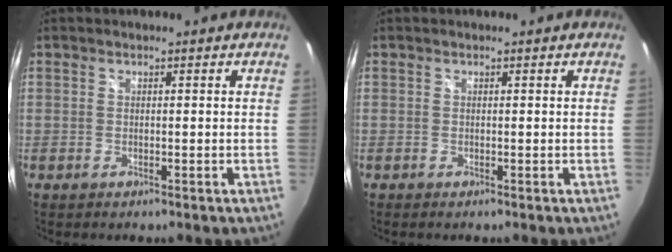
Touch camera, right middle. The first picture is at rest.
{"total": 0.0}